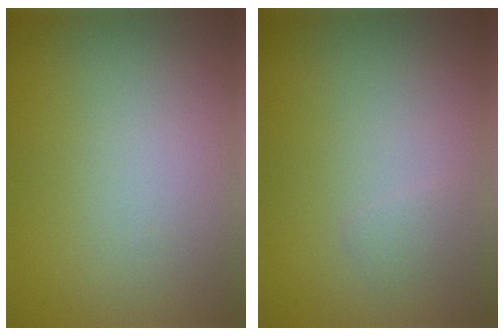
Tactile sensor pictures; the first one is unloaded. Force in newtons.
{"total": 0.6, "press": 0.6, "slide": 0.0}